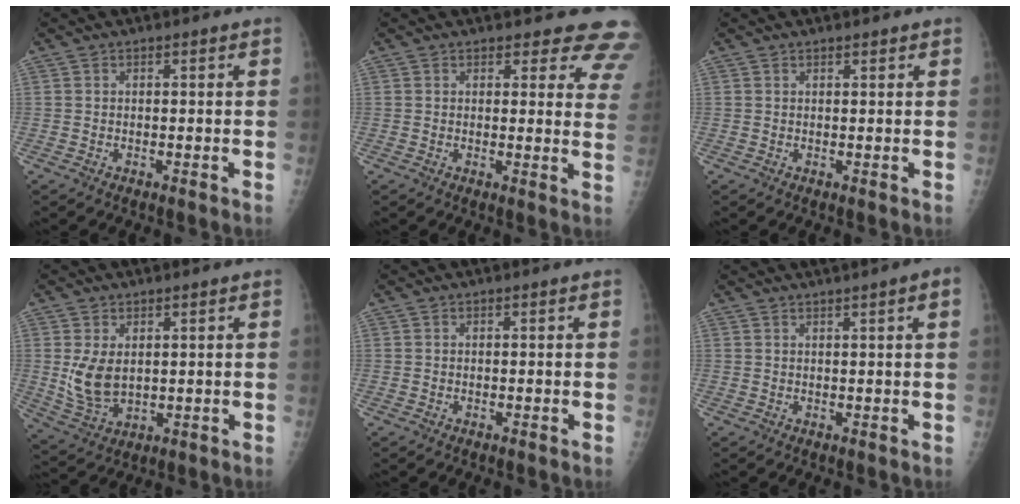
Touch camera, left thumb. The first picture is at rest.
{"total": 10.8, "force": [9.8, 4.0, 2.4], "torque": [0.035, -0.056, 0.075]}
{"total": 0.8, "force": [0.6, 0.3, 0.3], "torque": [-0.005, -0.003, 0.009]}
{"total": 7.3, "force": [1.3, 4.7, 5.4], "torque": [-0.095, -0.017, 0.040]}
{"total": 0.0}
{"total": 4.2, "force": [2.4, -0.2, 3.5], "torque": [-0.048, 0.010, 0.035]}